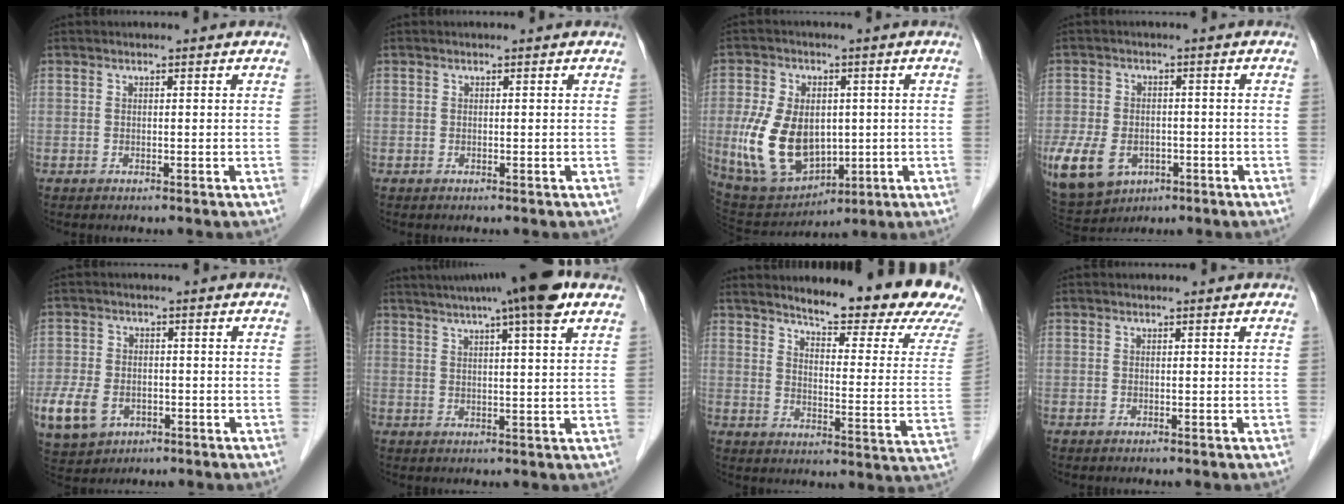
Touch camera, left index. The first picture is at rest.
{"total": 0.0}
{"total": 13.3, "force": [-0.8, 8.7, 10.0], "torque": [-0.209, 0.000, 0.013]}
{"total": 28.6, "force": [-12.2, 22.0, 13.6], "torque": [-0.452, -0.025, -0.182]}
{"total": 26.1, "force": [-10.5, 20.7, 11.8], "torque": [-0.433, -0.022, -0.163]}
{"total": 13.7, "force": [9.8, 0.3, 9.5], "torque": [-0.154, 0.031, 0.130]}
{"total": 19.2, "force": [17.0, 1.3, 8.8], "torque": [-0.118, -0.077, 0.203]}
{"total": 0.0}